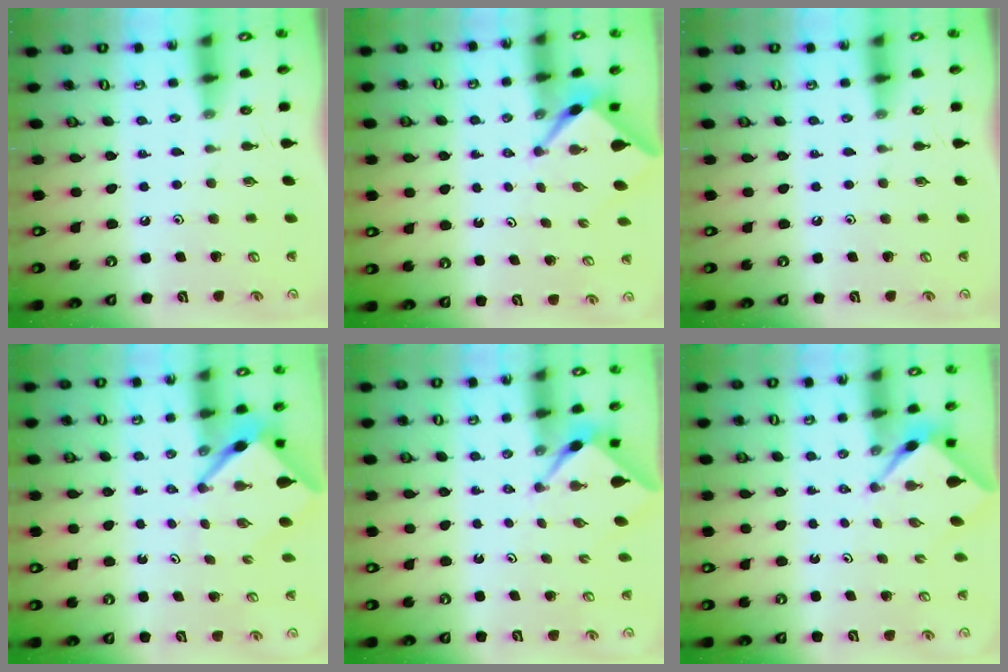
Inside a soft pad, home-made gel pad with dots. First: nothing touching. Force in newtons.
{"total": 2.5, "press": 2.5, "slide": 0.3}
{"total": 0.0}
{"total": 4.5, "press": 4.4, "slide": 0.5}
{"total": 2.4, "press": 2.4, "slide": 0.1}
{"total": 2.2, "press": 2.2, "slide": 0.3}